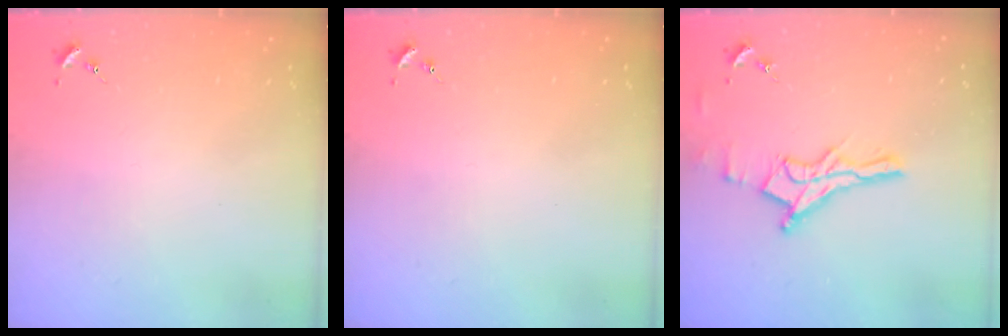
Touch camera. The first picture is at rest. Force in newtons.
{"total": 0.0}
{"total": 11.1, "press": 11.1, "slide": 0.5}